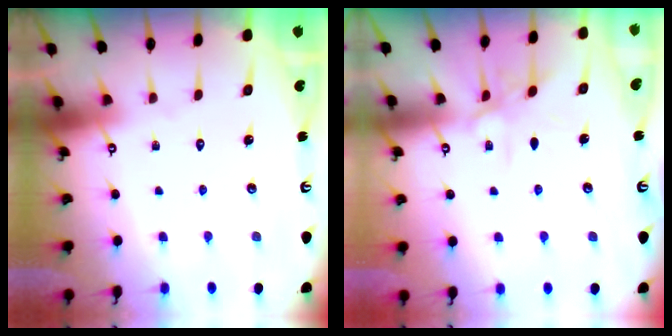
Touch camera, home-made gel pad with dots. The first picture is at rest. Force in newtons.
{"total": 7.9, "press": 7.9, "slide": 0.5}